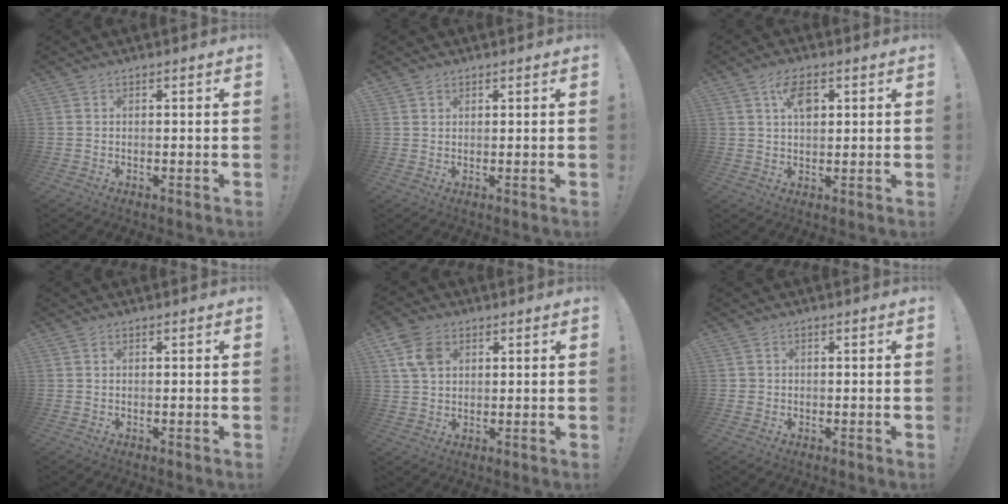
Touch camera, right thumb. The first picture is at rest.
{"total": 1.5, "force": [1.2, 0.9, 0.1], "torque": [0.003, -0.005, 0.023]}
{"total": 6.9, "force": [2.6, 3.9, 5.1], "torque": [-0.077, -0.004, 0.043]}
{"total": 0.0}
{"total": 8.7, "force": [3.2, 6.4, 4.9], "torque": [-0.089, 0.003, 0.066]}
{"total": 1.3, "force": [-0.1, 1.2, 0.3], "torque": [-0.010, 0.006, -0.001]}